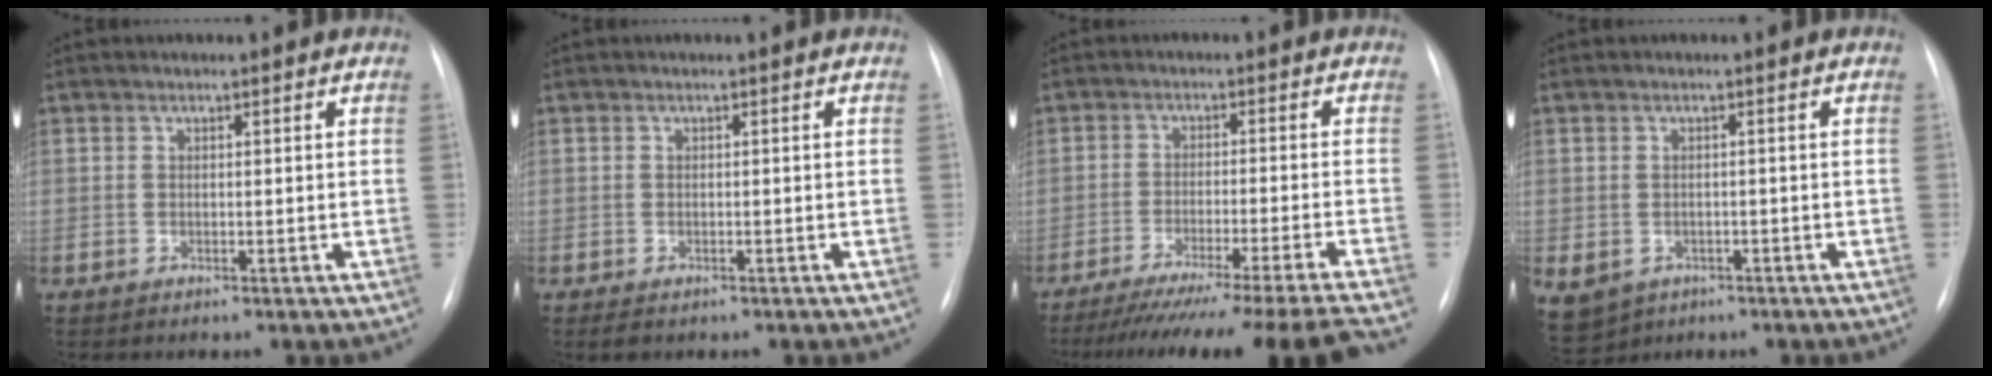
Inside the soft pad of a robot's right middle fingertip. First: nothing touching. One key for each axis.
{"total": 1.9, "fx": -1.3, "fy": 1.0, "fz": 0.9, "tx": -0.012, "ty": -0.001, "tz": -0.012}
{"total": 20.4, "fx": -18.2, "fy": -3.2, "fz": 8.7, "tx": -0.097, "ty": -0.055, "tz": -0.261}
{"total": 11.1, "fx": -5.0, "fy": 9.1, "fz": 4.0, "tx": -0.124, "ty": -0.004, "tz": -0.061}